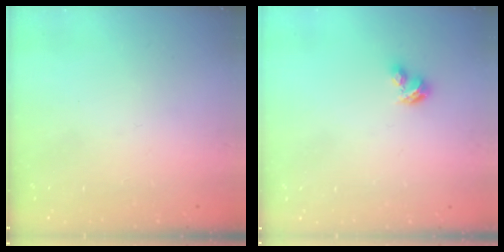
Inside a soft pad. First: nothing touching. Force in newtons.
{"total": 2.9, "press": 2.8, "slide": 0.5}